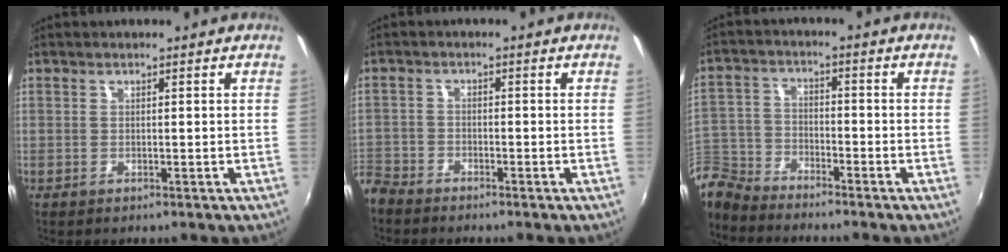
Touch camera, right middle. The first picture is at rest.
{"total": 6.2, "force": [-5.0, 3.5, 1.0], "torque": [-0.051, -0.004, -0.106]}
{"total": 9.0, "force": [-7.8, 3.9, 2.1], "torque": [-0.060, 0.010, -0.160]}